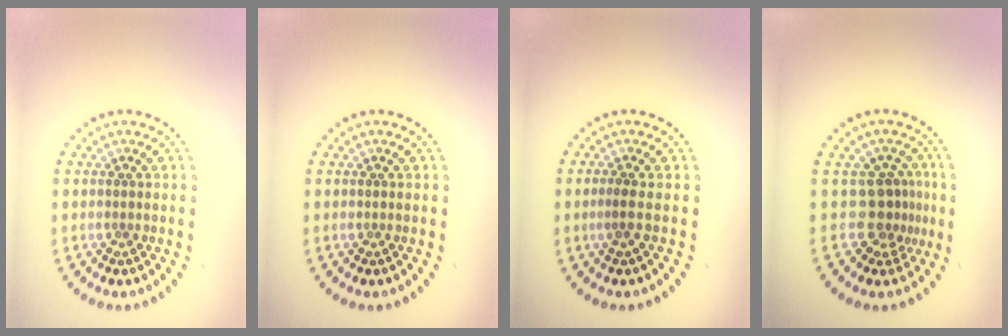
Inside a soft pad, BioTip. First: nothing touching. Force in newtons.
{"total": 0.0}
{"total": 1.1, "press": 0.8, "slide": 0.7}
{"total": 2.8, "press": 2.0, "slide": 2.0}